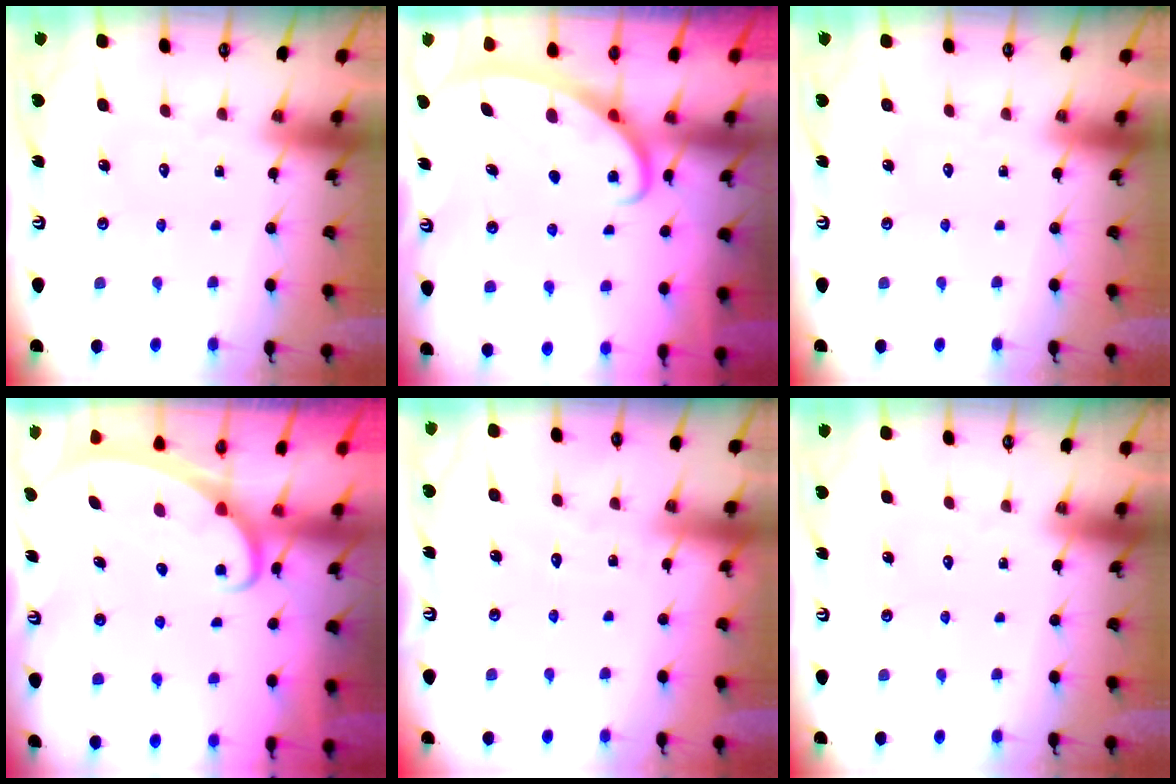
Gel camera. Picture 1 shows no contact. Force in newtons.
{"total": 2.5, "press": 2.5, "slide": 0.4}
{"total": 0.0}
{"total": 2.2, "press": 2.2, "slide": 0.3}
{"total": 2.8, "press": 2.8, "slide": 0.3}
{"total": 0.0}